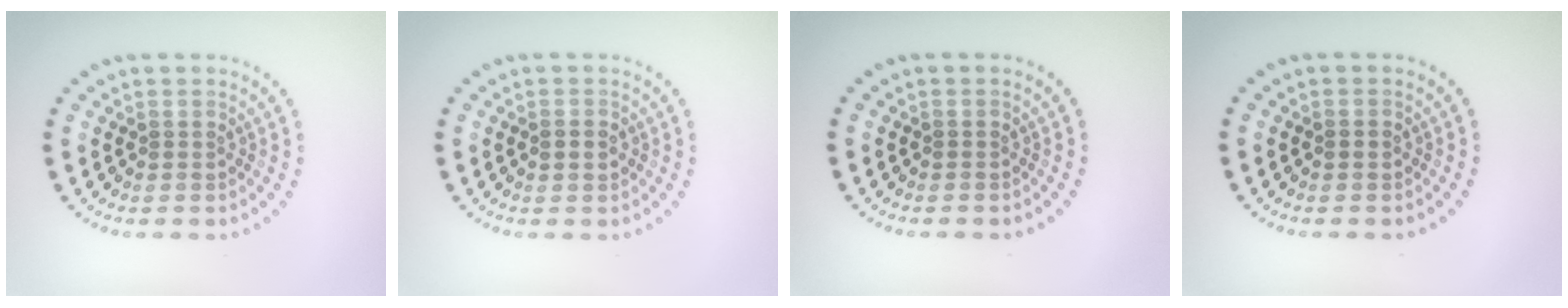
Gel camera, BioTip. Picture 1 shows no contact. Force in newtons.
{"total": 1.6, "press": 1.6, "slide": 0.1}
{"total": 0.0}
{"total": 0.9, "press": 0.9, "slide": 0.2}